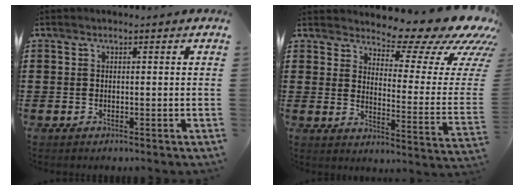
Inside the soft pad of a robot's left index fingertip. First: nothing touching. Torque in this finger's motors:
{"motor_torque": [1.15, -0.99, 0.74, 0.07]}